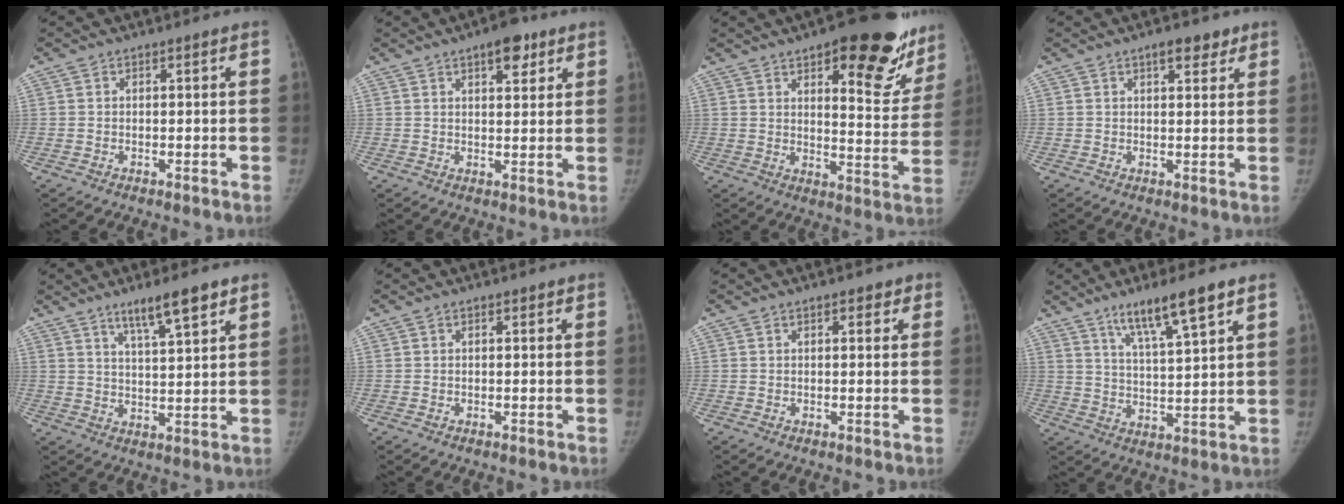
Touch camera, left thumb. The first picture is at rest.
{"total": 6.1, "force": [3.6, 2.6, 4.2], "torque": [-0.039, -0.014, 0.045]}
{"total": 22.2, "force": [13.6, 8.4, 15.4], "torque": [-0.138, -0.068, 0.171]}
{"total": 4.3, "force": [2.8, 1.9, 2.8], "torque": [-0.022, -0.012, 0.037]}
{"total": 8.2, "force": [5.5, 1.1, 5.9], "torque": [-0.095, -0.029, 0.096]}
{"total": 0.0}
{"total": 2.2, "force": [1.2, 1.2, 1.4], "torque": [-0.006, -0.001, 0.012]}
{"total": 10.9, "force": [7.0, 1.4, 8.3], "torque": [-0.140, -0.031, 0.124]}